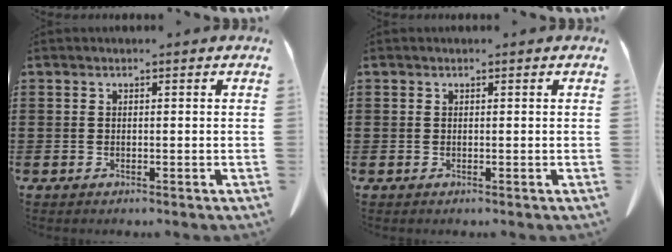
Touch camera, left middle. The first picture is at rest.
{"total": 0.0}